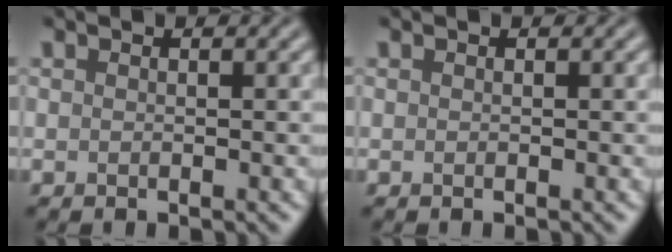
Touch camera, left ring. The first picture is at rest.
{"total": 0.0}